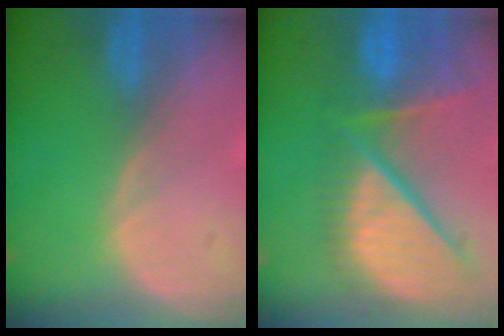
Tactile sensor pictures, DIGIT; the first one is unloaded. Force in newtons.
{"total": 13.2, "press": 11.0, "slide": 7.3}